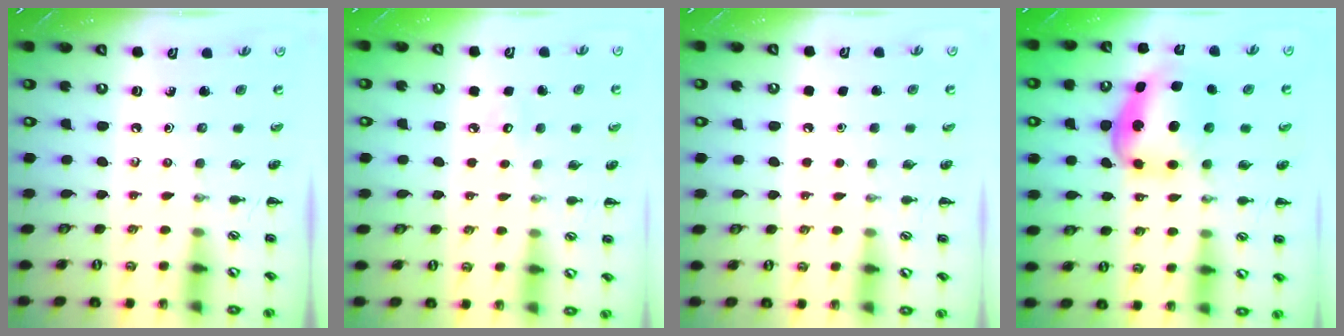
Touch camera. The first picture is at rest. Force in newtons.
{"total": 3.7, "press": 3.5, "slide": 0.9}
{"total": 1.8, "press": 1.7, "slide": 0.1}
{"total": 7.0, "press": 6.8, "slide": 1.5}